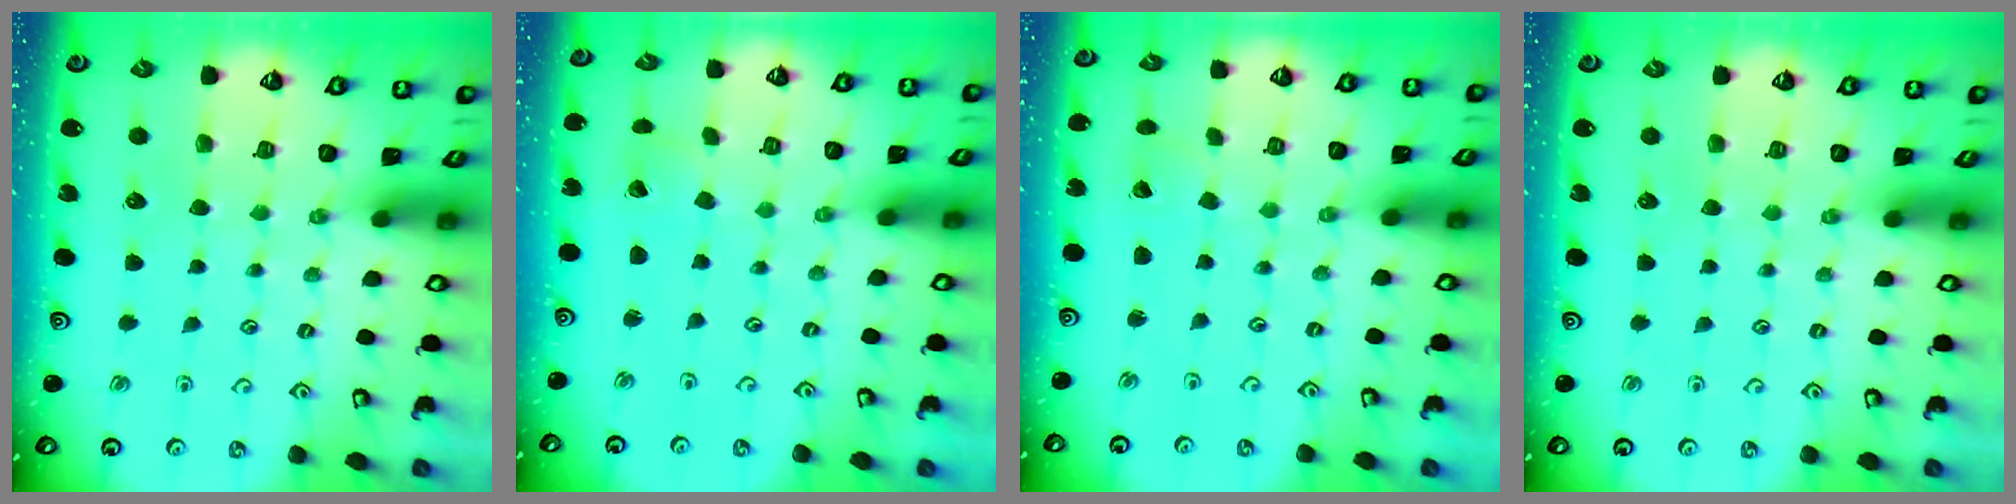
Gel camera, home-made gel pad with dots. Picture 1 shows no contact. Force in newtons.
{"total": 2.0, "press": 2.0, "slide": 0.2}
{"total": 1.6, "press": 1.6, "slide": 0.1}
{"total": 0.0}